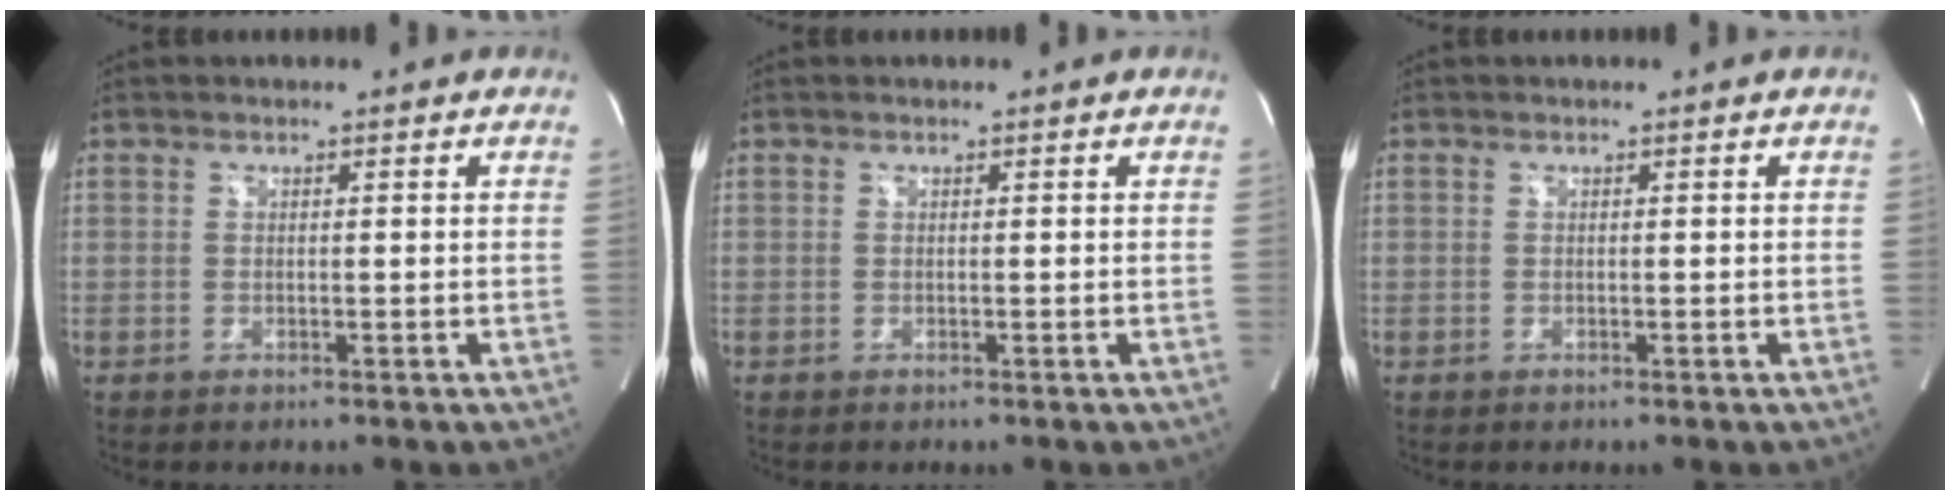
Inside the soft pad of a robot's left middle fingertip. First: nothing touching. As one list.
[{"total": 0.0}, {"total": 0.0}]